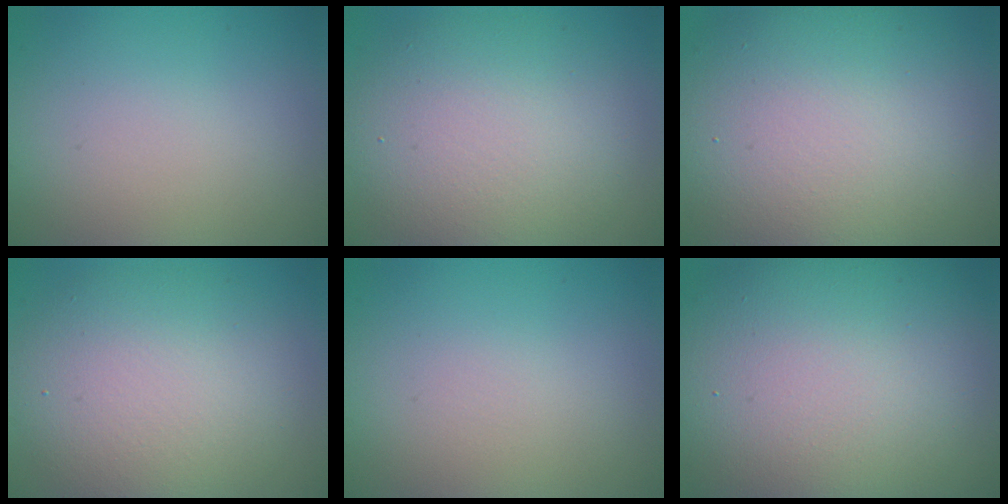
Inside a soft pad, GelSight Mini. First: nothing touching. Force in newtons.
{"total": 8.1, "press": 8.0, "slide": 1.0}
{"total": 12.9, "press": 12.9, "slide": 1.0}
{"total": 7.9, "press": 7.8, "slide": 0.7}
{"total": 0.0}
{"total": 13.3, "press": 13.2, "slide": 0.8}